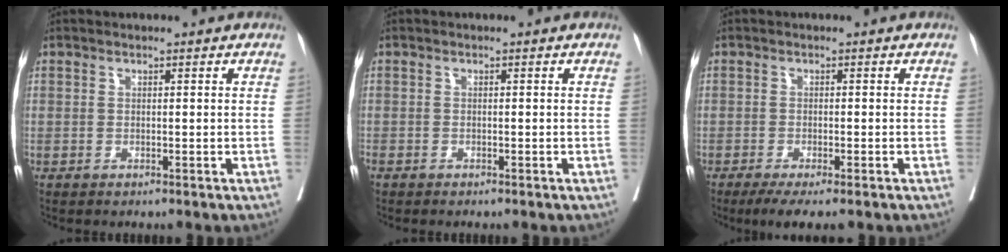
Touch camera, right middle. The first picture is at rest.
{"total": 1.1, "force": [-0.9, 0.0, 0.5], "torque": [-0.013, 0.000, -0.018]}
{"total": 5.0, "force": [-3.6, 0.8, 3.4], "torque": [-0.045, -0.012, -0.055]}